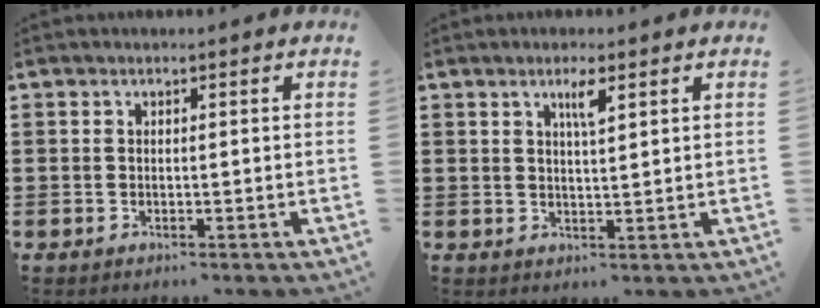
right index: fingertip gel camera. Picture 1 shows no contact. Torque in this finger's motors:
{"motor_torque": [0.47, 0.06, 0.26, 0.04]}